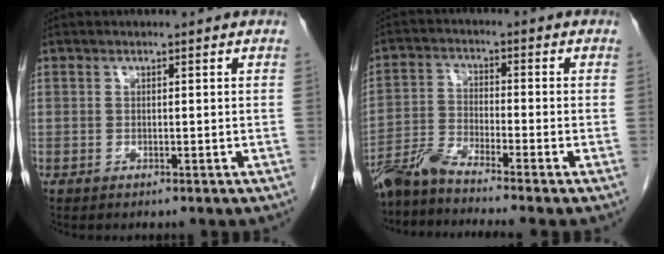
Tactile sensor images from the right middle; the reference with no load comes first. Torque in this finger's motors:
{"motor_torque": [0.78, -0.78, 0.09, 0.02]}